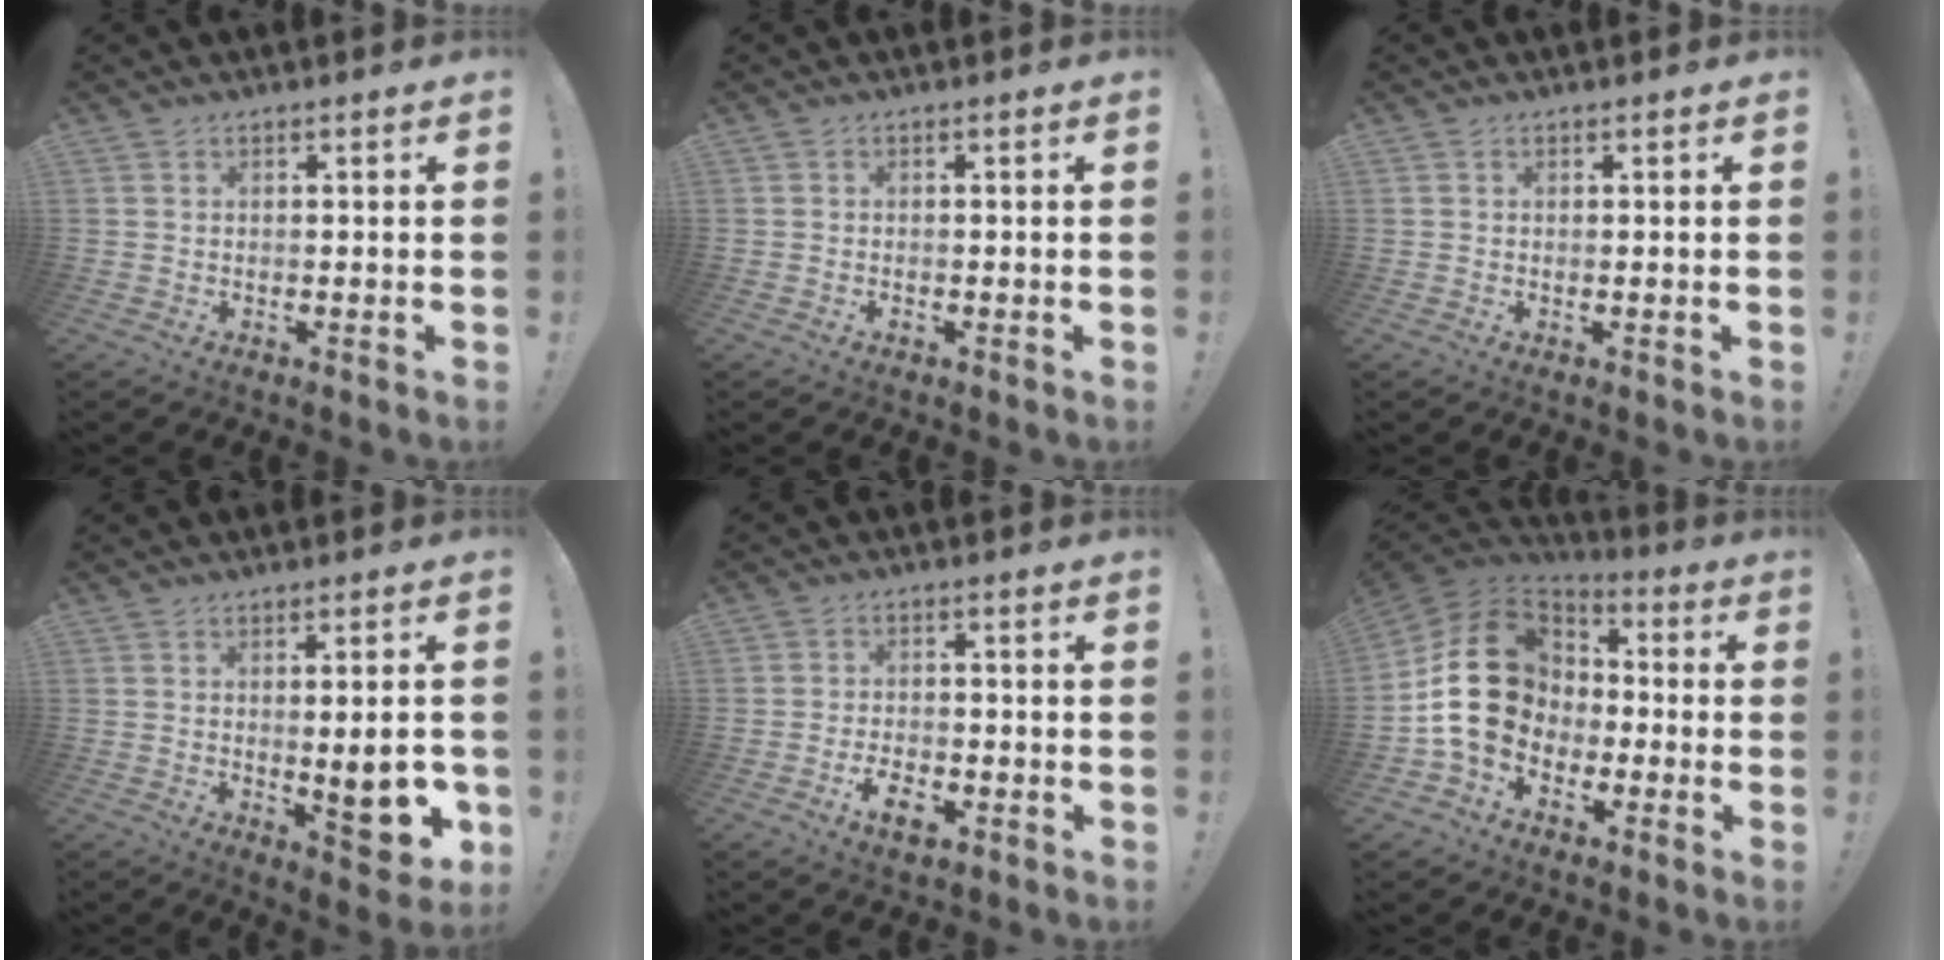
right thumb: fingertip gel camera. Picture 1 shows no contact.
{"total": 0.7, "force": [-0.6, 0.3, 0.0], "torque": [-0.007, 0.004, -0.009]}
{"total": 0.0}
{"total": 11.0, "force": [-1.2, 3.3, 10.4], "torque": [-0.126, -0.005, -0.013]}
{"total": 5.7, "force": [-3.3, 2.9, 3.7], "torque": [-0.054, 0.007, -0.058]}
{"total": 20.9, "force": [-0.7, 16.6, 12.6], "torque": [-0.225, 0.022, 0.009]}